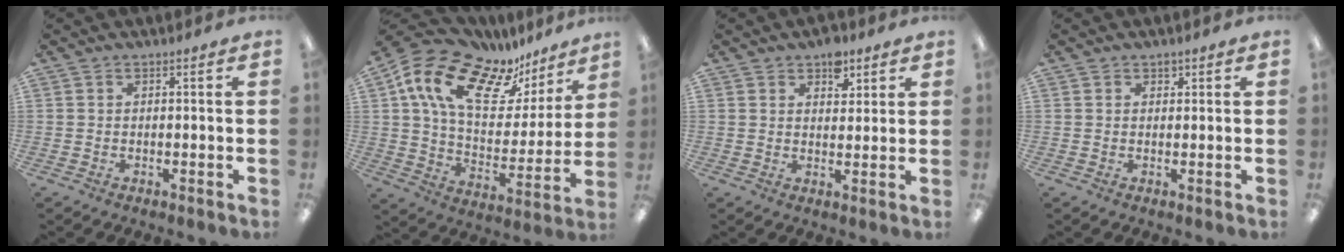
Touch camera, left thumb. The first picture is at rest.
{"total": 20.5, "force": [13.0, 10.1, 12.2], "torque": [-0.222, -0.066, 0.231]}
{"total": 5.8, "force": [3.5, 3.5, 3.0], "torque": [-0.020, -0.016, 0.055]}
{"total": 1.3, "force": [0.9, 0.8, 0.4], "torque": [0.000, -0.001, 0.014]}